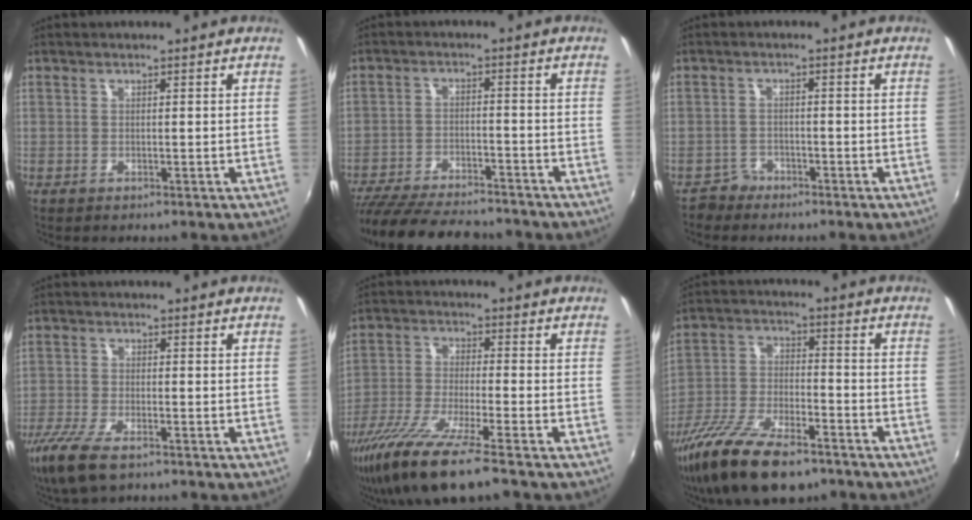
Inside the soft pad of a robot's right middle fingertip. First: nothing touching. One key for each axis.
{"total": 19.5, "fx": -16.8, "fy": 5.0, "fz": 8.7, "tx": -0.182, "ty": -0.027, "tz": -0.255}
{"total": 2.7, "fx": -2.2, "fy": 1.5, "fz": -0.5, "tx": 0.007, "ty": 0.007, "tz": -0.042}
{"total": 10.1, "fx": -6.8, "fy": 3.3, "fz": 6.6, "tx": -0.162, "ty": -0.035, "tz": -0.131}
{"total": 15.5, "fx": -11.3, "fy": 1.1, "fz": 10.5, "tx": -0.217, "ty": -0.050, "tz": -0.206}
{"total": 18.0, "fx": -12.5, "fy": 6.5, "fz": 11.2, "tx": -0.234, "ty": -0.038, "tz": -0.222}